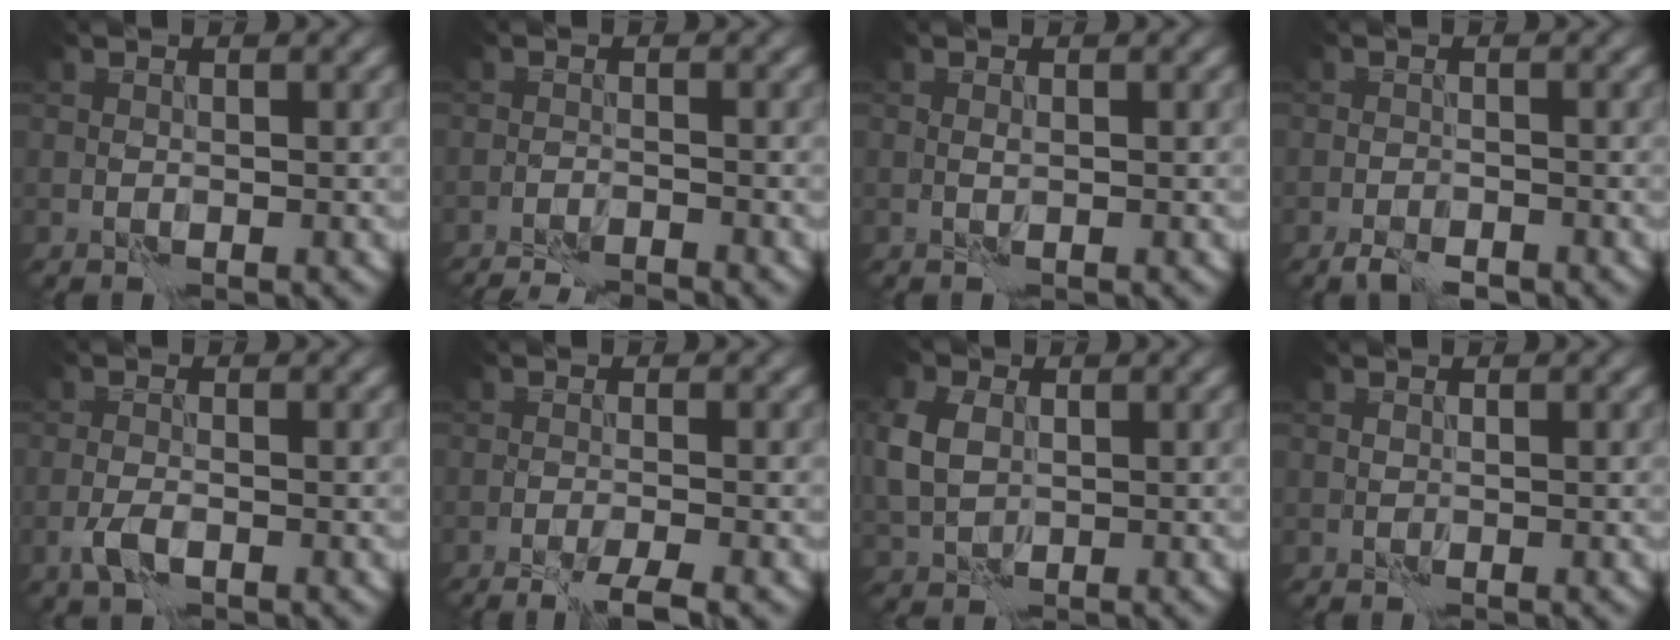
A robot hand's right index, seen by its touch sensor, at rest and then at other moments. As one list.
[{"total": 4.9, "force": [-4.7, 0.4, 1.1], "torque": [-0.015, -0.003, -0.070]}, {"total": 0.0}, {"total": 2.2, "force": [-1.9, 0.6, 0.9], "torque": [-0.012, -0.001, -0.034]}, {"total": 1.7, "force": [-1.0, 0.6, 1.3], "torque": [-0.029, -0.002, -0.024]}, {"total": 3.0, "force": [-2.3, 0.1, 2.0], "torque": [-0.032, 0.001, -0.044]}, {"total": 4.7, "force": [0.7, 3.6, 2.9], "torque": [-0.089, 0.003, 0.014]}, {"total": 0.0}]